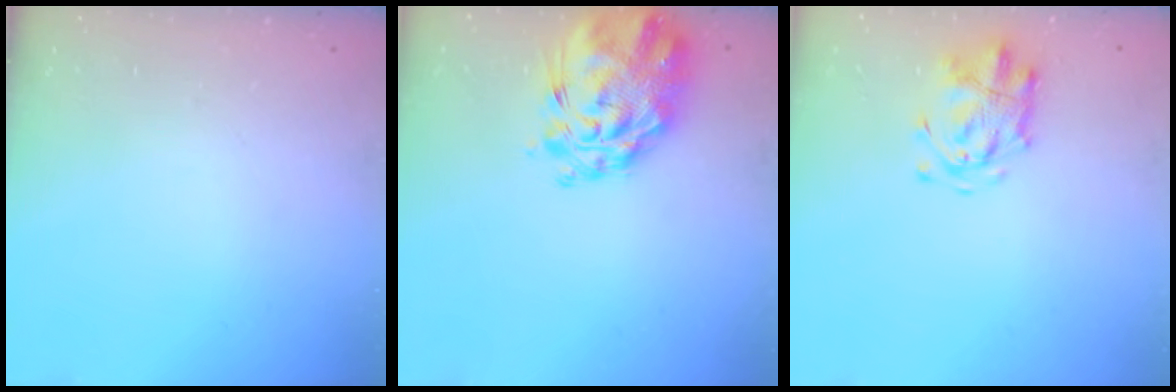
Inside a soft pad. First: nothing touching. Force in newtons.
{"total": 9.6, "press": 9.0, "slide": 3.5}
{"total": 4.2, "press": 4.2, "slide": 0.4}